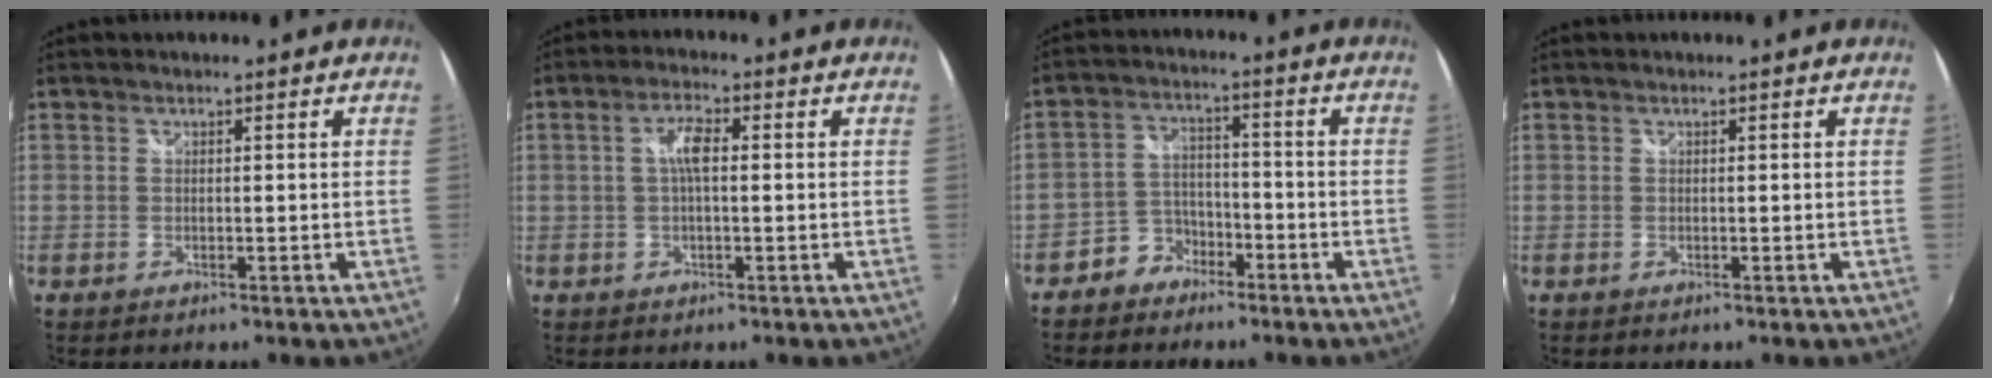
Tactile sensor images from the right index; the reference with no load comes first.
{"total": 3.9, "force": [0.3, 1.2, 3.7], "torque": [-0.070, 0.007, 0.006]}
{"total": 5.8, "force": [-4.2, 3.8, 0.7], "torque": [-0.025, 0.025, -0.077]}
{"total": 0.0}